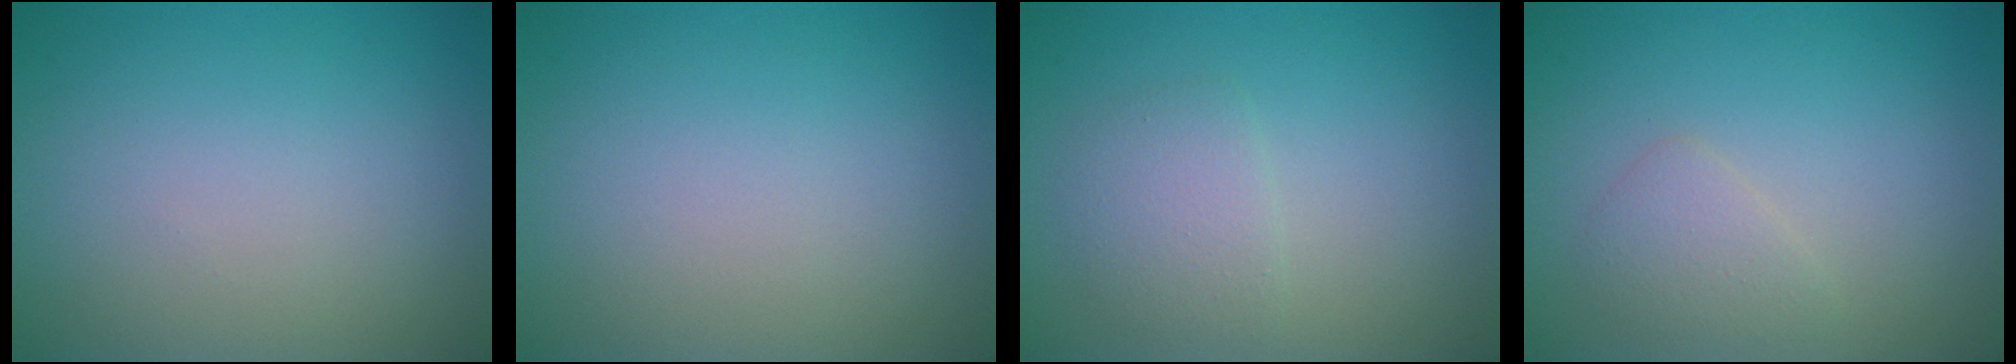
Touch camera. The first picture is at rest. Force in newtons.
{"total": 0.0}
{"total": 2.2, "press": 2.2, "slide": 0.1}
{"total": 1.7, "press": 1.7, "slide": 0.1}